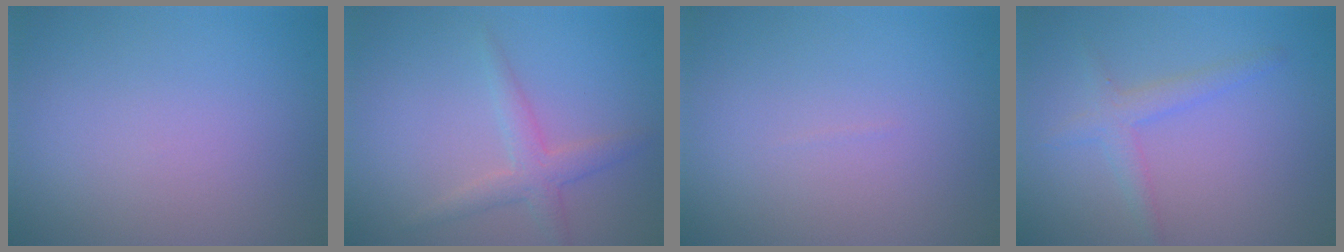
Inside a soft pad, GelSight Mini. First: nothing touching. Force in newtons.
{"total": 2.5, "press": 2.5, "slide": 0.0}
{"total": 0.0}
{"total": 2.1, "press": 2.1, "slide": 0.1}